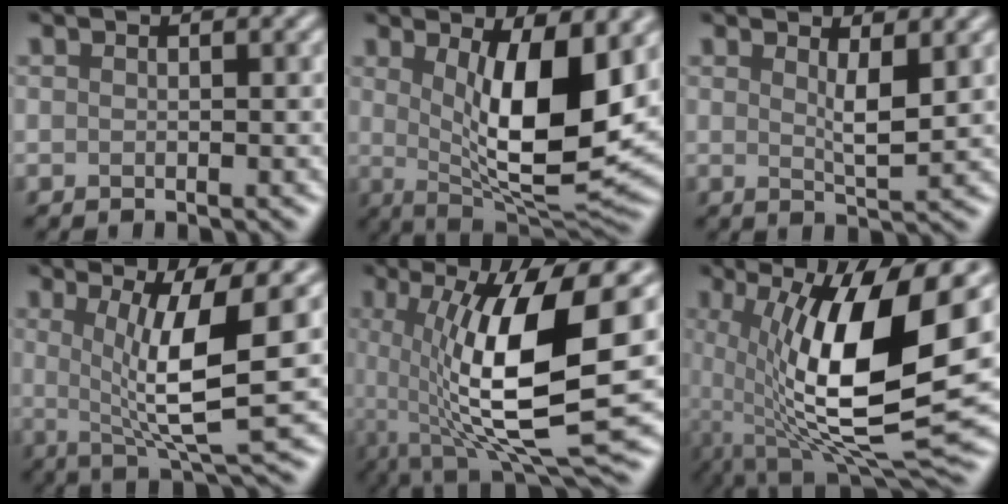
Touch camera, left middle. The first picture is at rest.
{"total": 10.0, "force": [1.6, 3.1, 9.3], "torque": [-0.147, -0.021, 0.033]}
{"total": 2.3, "force": [0.9, 0.4, 2.0], "torque": [-0.038, -0.008, 0.018]}
{"total": 7.8, "force": [0.7, 1.6, 7.5], "torque": [-0.121, -0.009, 0.017]}
{"total": 12.2, "force": [0.3, 3.4, 11.7], "torque": [-0.203, -0.013, 0.008]}
{"total": 13.6, "force": [0.8, 4.1, 12.9], "torque": [-0.228, -0.020, 0.017]}